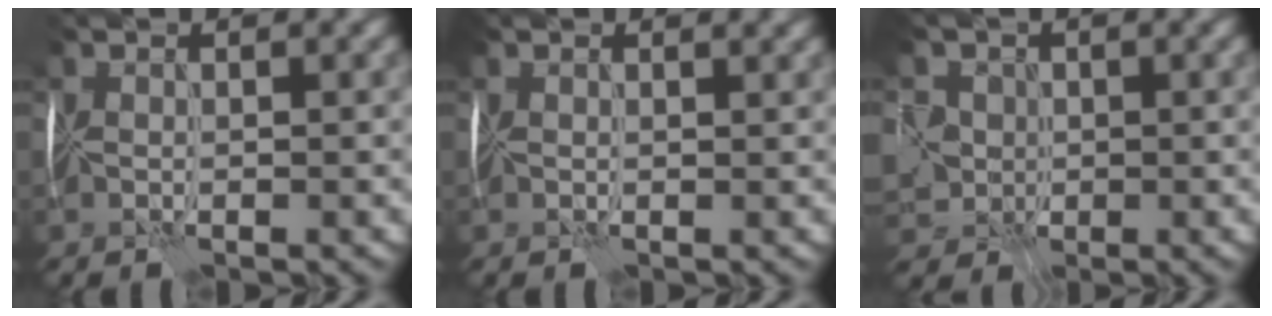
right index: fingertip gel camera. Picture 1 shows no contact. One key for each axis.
{"total": 1.7, "fx": 1.4, "fy": 0.8, "fz": 0.7, "tx": 0.002, "ty": 0.016, "tz": 0.006}
{"total": 3.2, "fx": -0.3, "fy": 3.2, "fz": -0.5, "tx": -0.005, "ty": 0.020, "tz": -0.004}